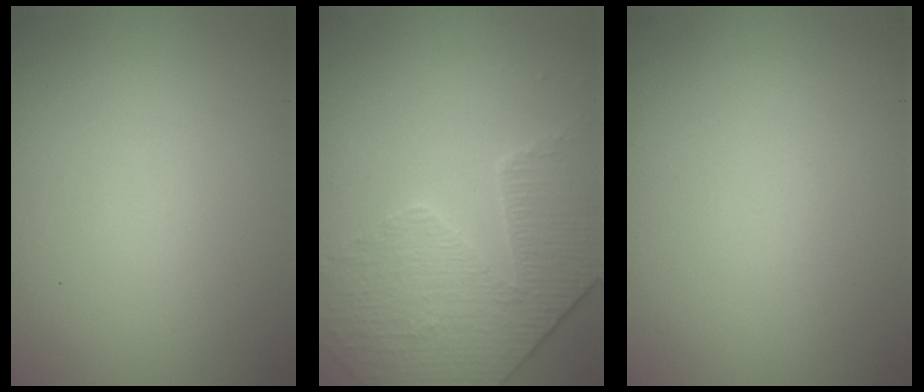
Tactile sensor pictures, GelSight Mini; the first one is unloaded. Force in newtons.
{"total": 4.0, "press": 3.7, "slide": 1.5}
{"total": 0.0}